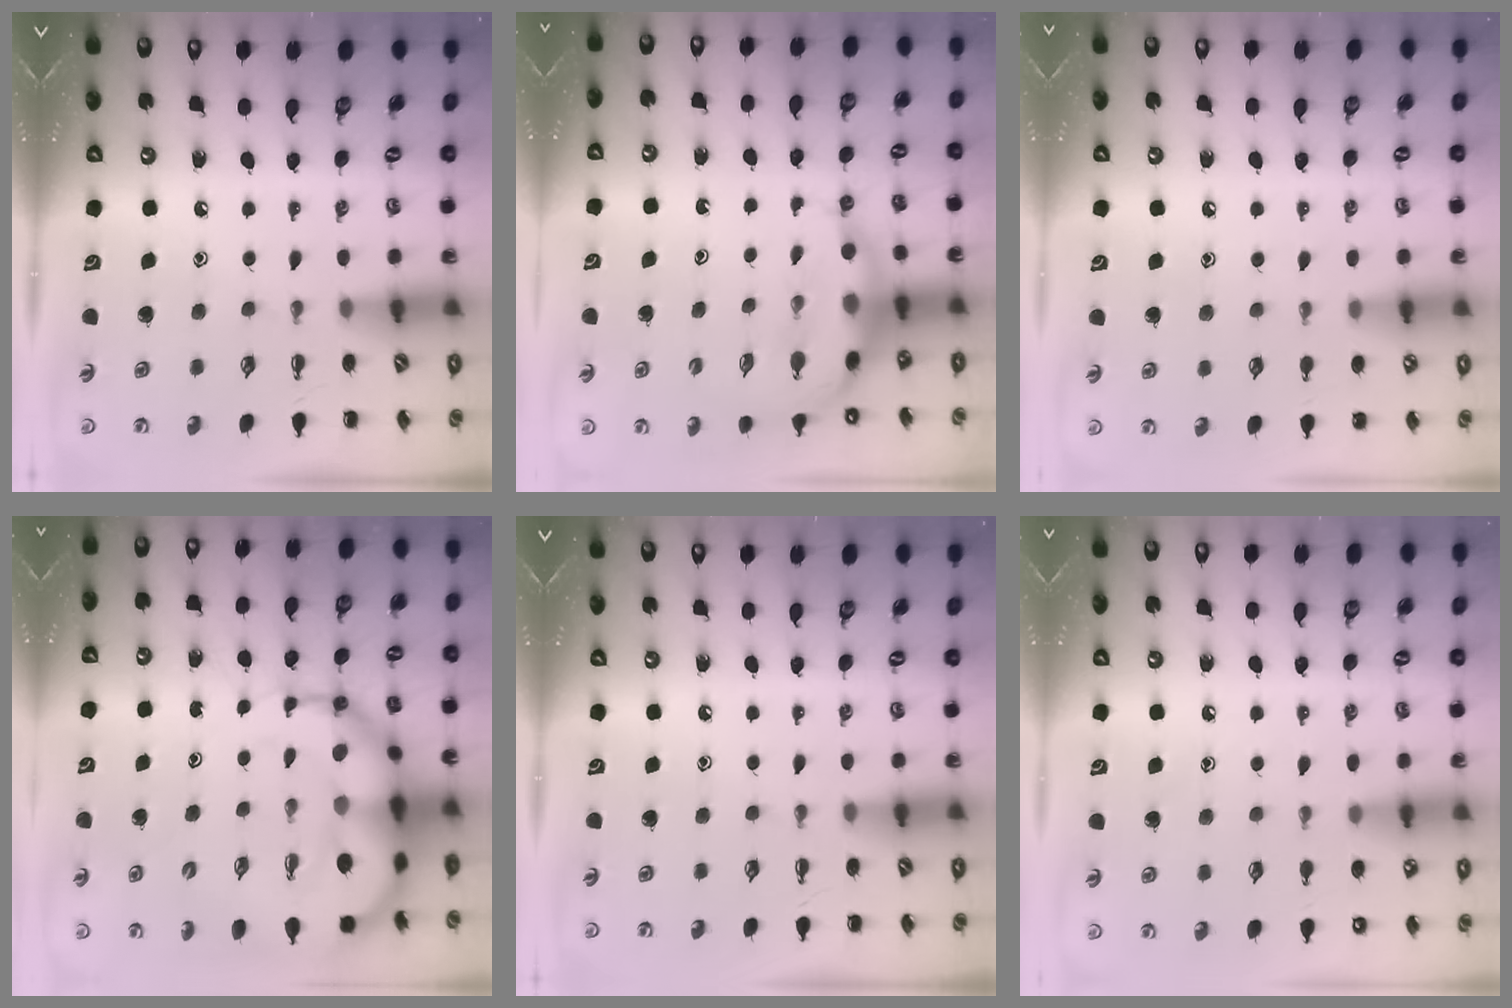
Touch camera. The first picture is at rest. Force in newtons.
{"total": 7.1, "press": 7.0, "slide": 1.1}
{"total": 5.4, "press": 5.2, "slide": 1.7}
{"total": 16.7, "press": 16.0, "slide": 4.7}
{"total": 0.0}
{"total": 8.6, "press": 8.2, "slide": 2.4}